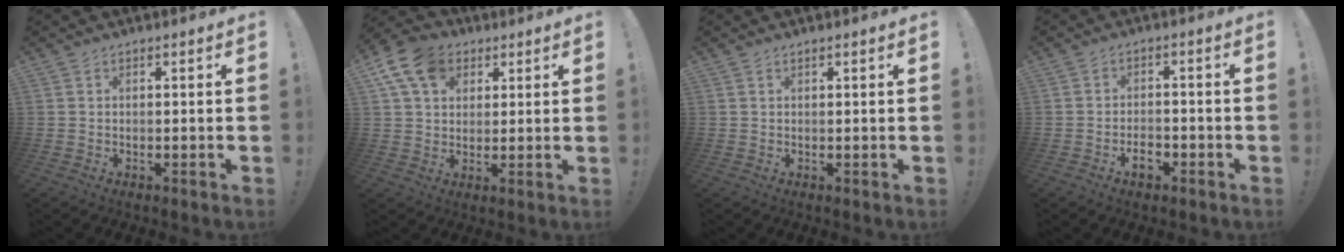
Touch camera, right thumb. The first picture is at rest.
{"total": 13.2, "force": [5.8, 9.6, 7.0], "torque": [-0.129, -0.015, 0.114]}
{"total": 0.5, "force": [0.3, -0.2, 0.4], "torque": [-0.007, 0.000, 0.005]}
{"total": 4.0, "force": [-2.5, 2.1, 2.4], "torque": [-0.041, 0.017, -0.041]}